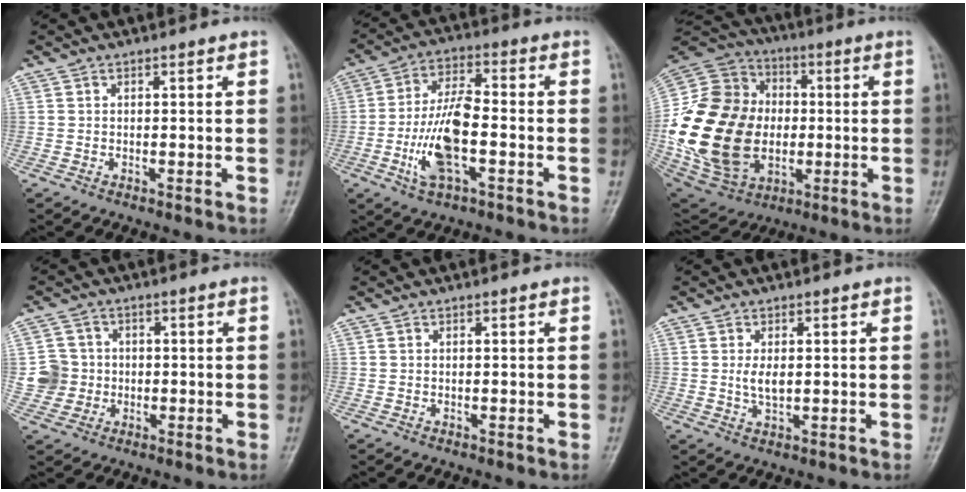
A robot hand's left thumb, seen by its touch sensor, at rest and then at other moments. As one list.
[{"total": 12.1, "force": [-3.2, 5.0, 10.6], "torque": [-0.208, 0.020, -0.061]}, {"total": 28.0, "force": [-1.7, 21.0, 18.4], "torque": [-0.370, 0.013, -0.012]}, {"total": 6.0, "force": [-0.4, 5.8, 1.2], "torque": [0.003, 0.008, -0.011]}, {"total": 0.0}, {"total": 3.1, "force": [0.4, 1.5, 2.6], "torque": [-0.049, -0.007, 0.010]}]